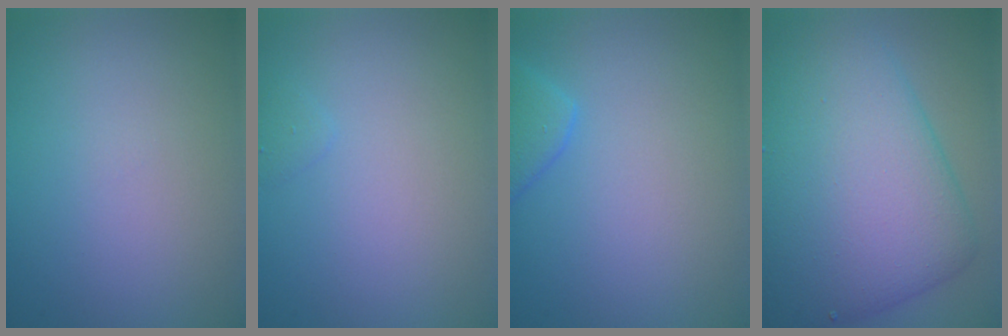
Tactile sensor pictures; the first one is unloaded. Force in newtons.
{"total": 0.6, "press": 0.6, "slide": 0.1}
{"total": 2.5, "press": 2.5, "slide": 0.4}
{"total": 11.1, "press": 11.1, "slide": 0.2}